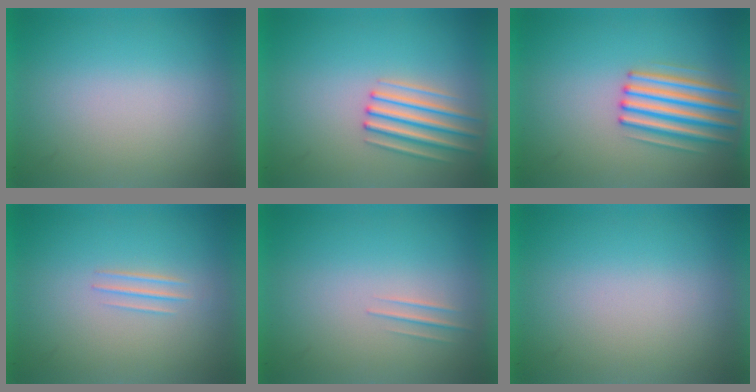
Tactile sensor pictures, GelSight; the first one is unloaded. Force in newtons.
{"total": 3.0}
{"total": 4.3}
{"total": 1.0}
{"total": 1.2}
{"total": 0.0}